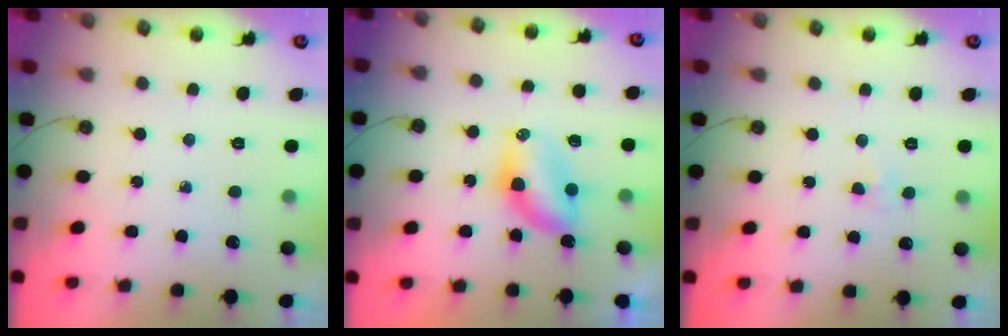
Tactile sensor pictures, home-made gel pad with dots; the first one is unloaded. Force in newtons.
{"total": 6.3, "press": 6.3, "slide": 0.3}
{"total": 4.6, "press": 3.7, "slide": 2.6}